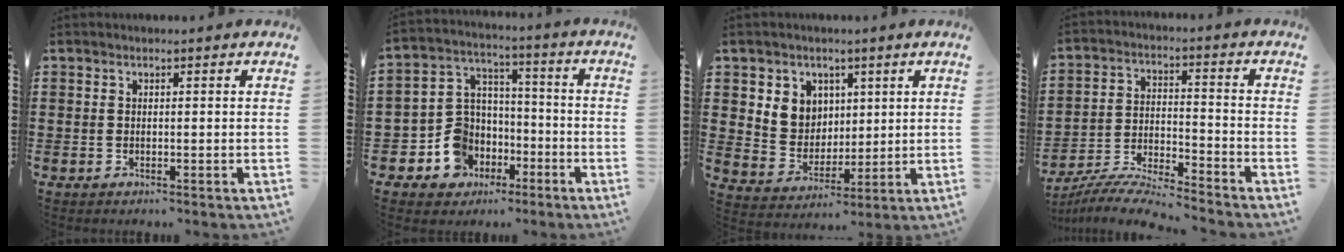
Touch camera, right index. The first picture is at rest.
{"total": 9.0, "force": [-3.3, 8.0, 2.2], "torque": [-0.092, 0.009, -0.060]}
{"total": 6.1, "force": [2.7, 5.4, 0.8], "torque": [-0.039, -0.001, 0.050]}
{"total": 6.7, "force": [-6.5, 0.0, 1.7], "torque": [-0.042, -0.004, -0.131]}